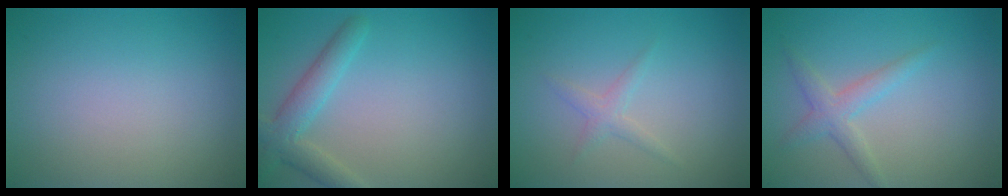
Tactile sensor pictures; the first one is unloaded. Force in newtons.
{"total": 3.4, "press": 3.4, "slide": 0.2}
{"total": 1.3, "press": 1.3, "slide": 0.0}
{"total": 2.3, "press": 2.2, "slide": 0.1}